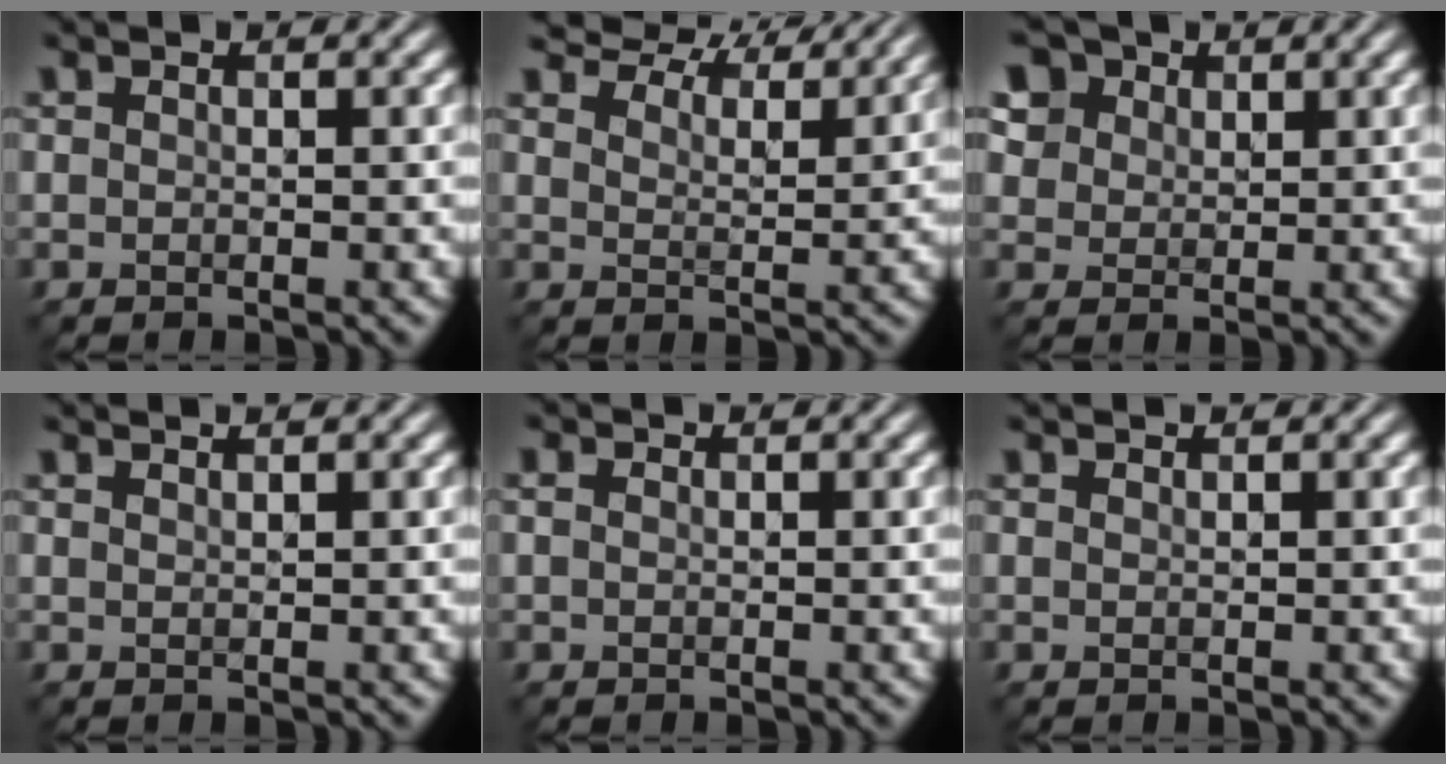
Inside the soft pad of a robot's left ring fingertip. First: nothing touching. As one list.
[{"total": 9.4, "force": [8.5, 2.1, 3.2], "torque": [-0.057, -0.007, 0.120]}, {"total": 7.7, "force": [4.6, 5.3, 3.1], "torque": [-0.086, 0.009, 0.073]}, {"total": 1.3, "force": [1.2, 0.2, 0.5], "torque": [0.002, -0.003, 0.011]}, {"total": 0.8, "force": [0.5, 0.5, 0.5], "torque": [-0.011, 0.002, 0.005]}, {"total": 0.9, "force": [0.9, 0.0, 0.2], "torque": [-0.003, -0.005, 0.010]}]